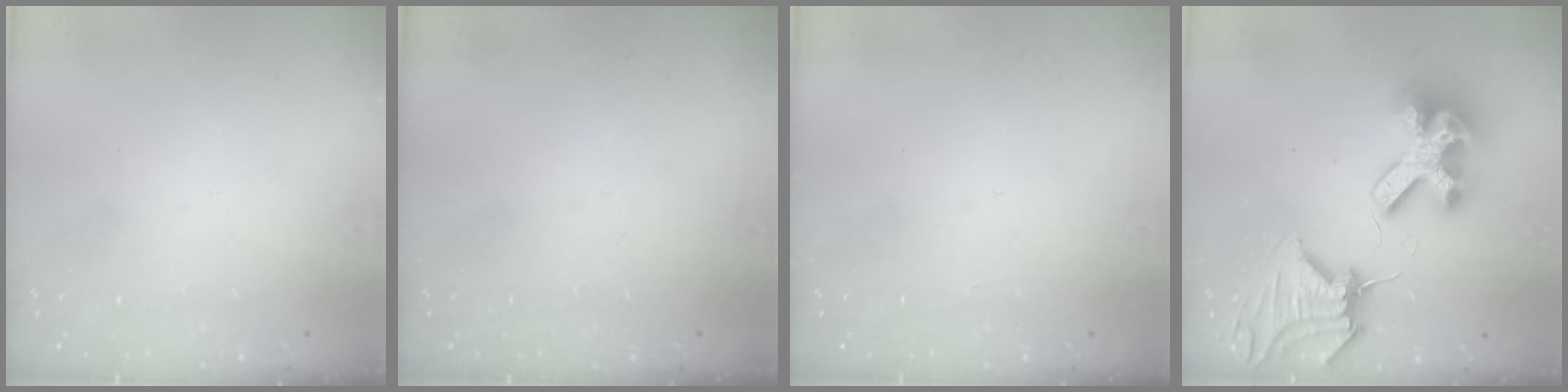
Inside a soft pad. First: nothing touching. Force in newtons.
{"total": 0.0}
{"total": 0.0}
{"total": 16.5, "press": 16.4, "slide": 1.7}